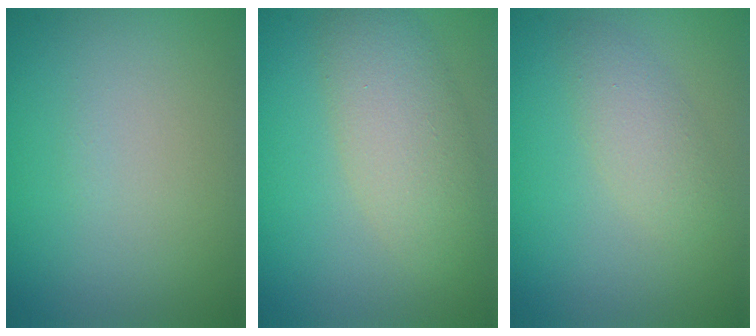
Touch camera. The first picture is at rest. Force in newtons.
{"total": 4.5, "press": 4.5, "slide": 0.1}
{"total": 2.3, "press": 2.3, "slide": 0.1}